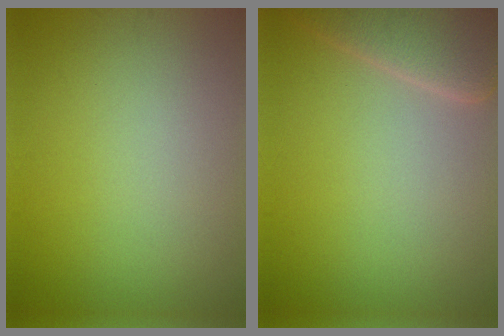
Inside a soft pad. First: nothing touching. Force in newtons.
{"total": 4.3, "press": 4.3, "slide": 0.4}